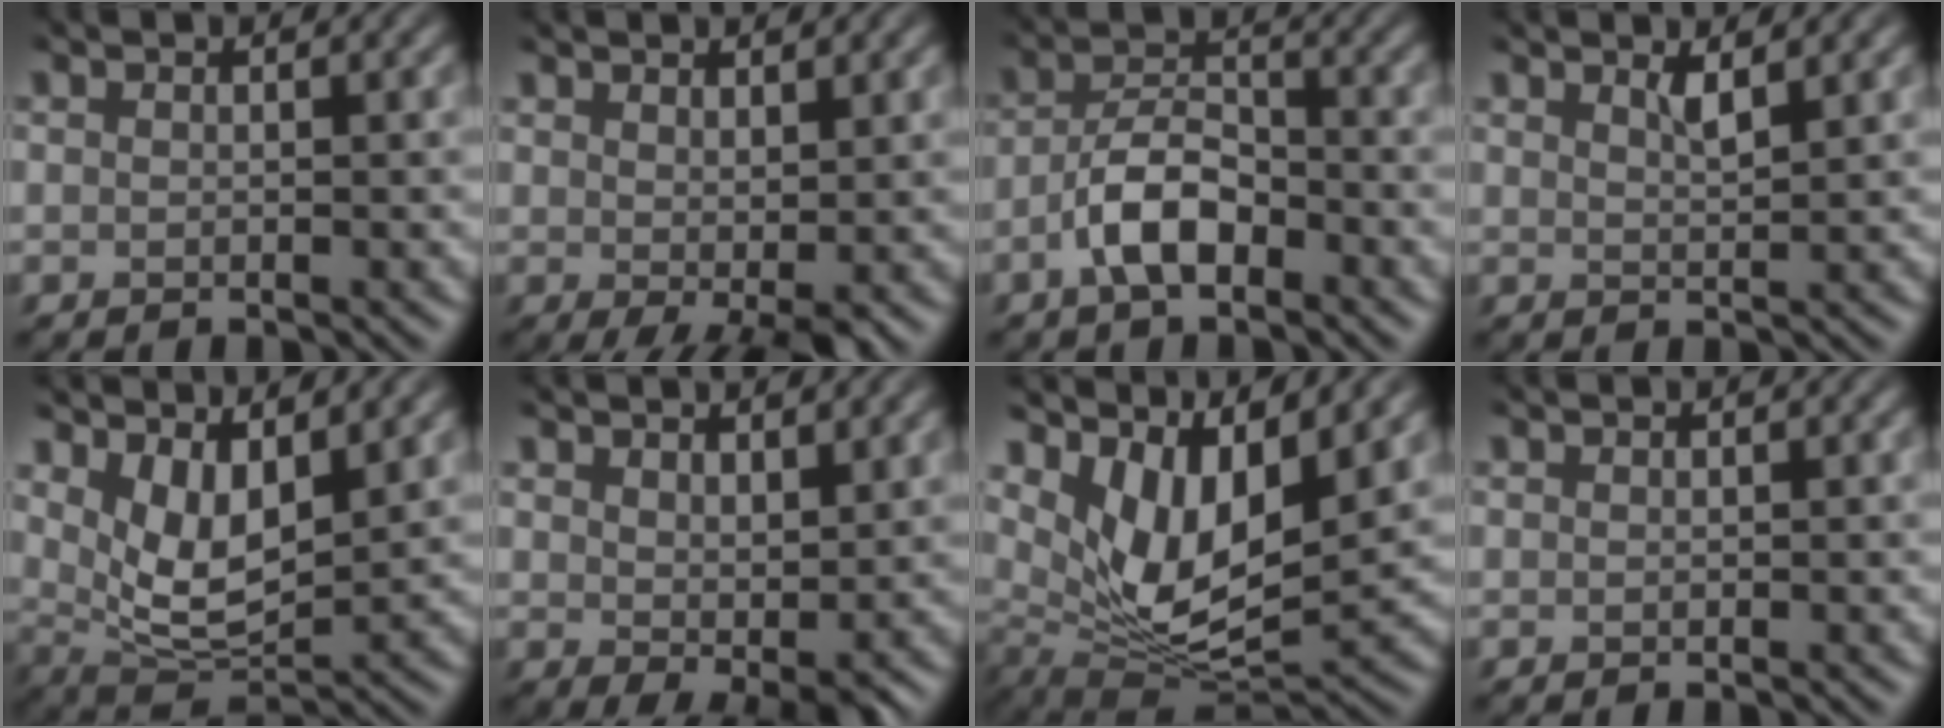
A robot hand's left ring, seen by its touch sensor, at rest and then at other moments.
{"total": 3.1, "force": [0.6, 1.1, 2.9], "torque": [-0.047, -0.006, 0.013]}
{"total": 4.3, "force": [-2.6, 1.6, 2.9], "torque": [-0.054, 0.003, -0.057]}
{"total": 0.9, "force": [0.7, -0.1, 0.5], "torque": [-0.010, -0.005, 0.012]}
{"total": 5.0, "force": [2.0, 2.2, 4.1], "torque": [-0.079, -0.021, 0.036]}
{"total": 3.7, "force": [1.8, 1.6, 2.8], "torque": [-0.044, -0.010, 0.035]}
{"total": 8.6, "force": [3.0, 4.1, 7.0], "torque": [-0.133, -0.018, 0.058]}
{"total": 0.0}